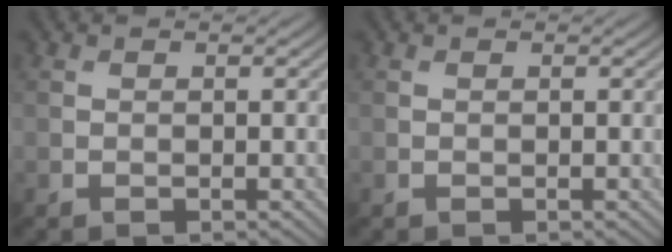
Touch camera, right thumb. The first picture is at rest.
{"total": 0.0}